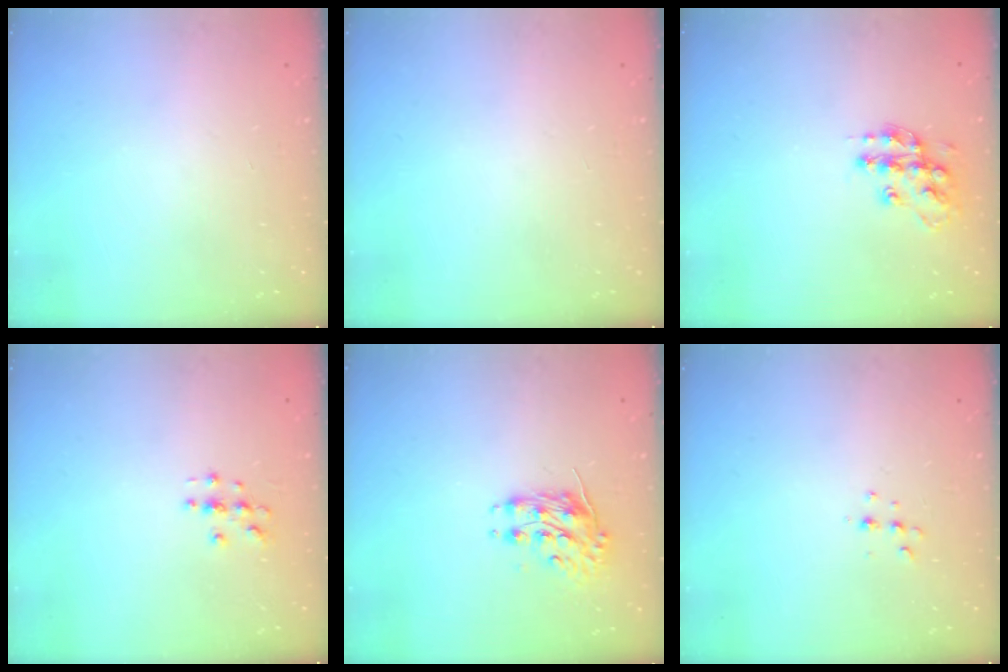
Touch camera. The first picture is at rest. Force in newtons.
{"total": 0.0}
{"total": 13.8, "press": 13.7, "slide": 0.8}
{"total": 2.8, "press": 2.8, "slide": 0.3}
{"total": 8.2, "press": 8.2, "slide": 0.3}
{"total": 4.3, "press": 4.2, "slide": 0.8}